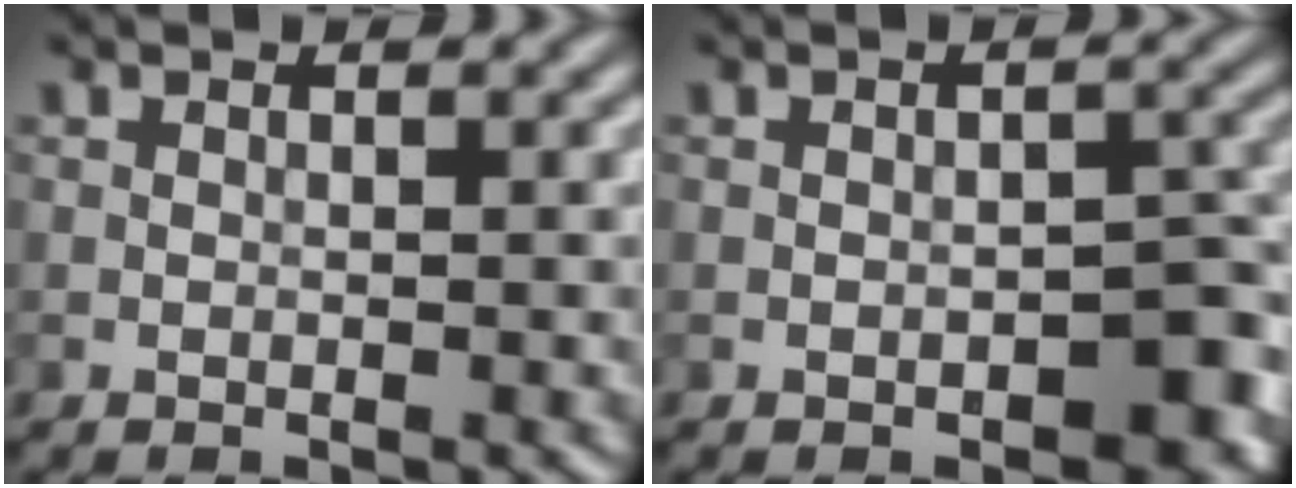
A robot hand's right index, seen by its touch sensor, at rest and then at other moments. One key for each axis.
{"total": 3.8, "fx": -1.5, "fy": 2.0, "fz": 2.8, "tx": -0.031, "ty": 0.001, "tz": -0.015}